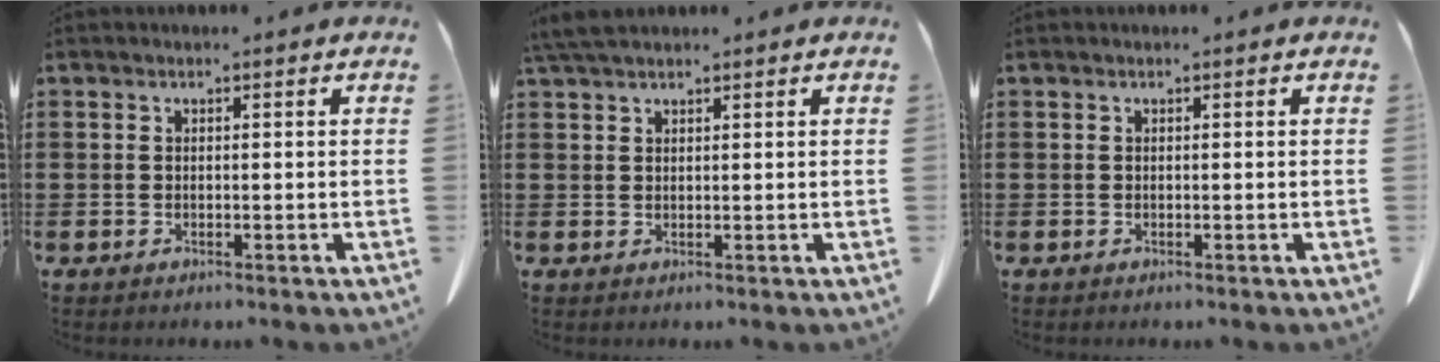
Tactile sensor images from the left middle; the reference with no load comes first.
{"total": 3.2, "force": [2.6, 0.7, 1.7], "torque": [-0.041, 0.002, 0.050]}
{"total": 0.0}